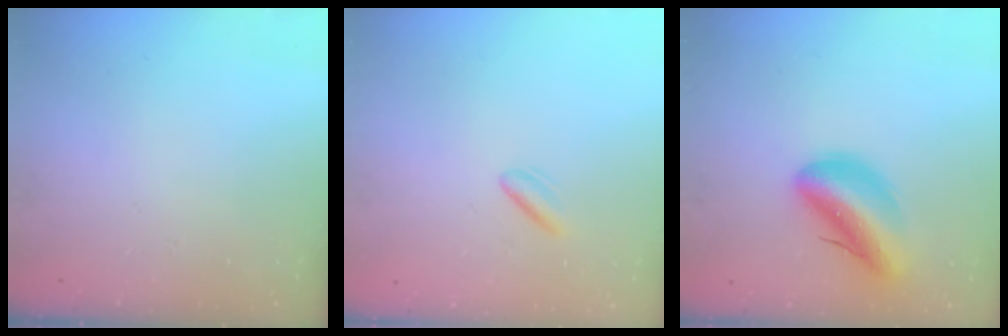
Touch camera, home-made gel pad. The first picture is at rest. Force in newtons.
{"total": 2.9, "press": 2.6, "slide": 1.3}
{"total": 12.5, "press": 11.9, "slide": 3.8}